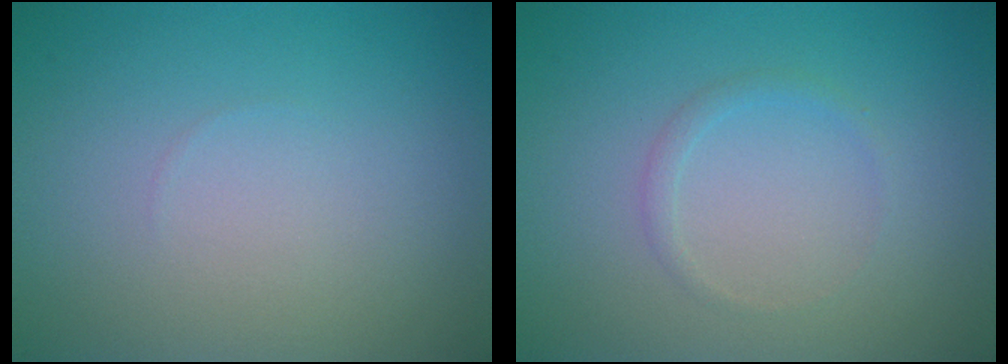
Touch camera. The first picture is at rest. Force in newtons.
{"total": 0.9, "press": 0.9, "slide": 0.0}